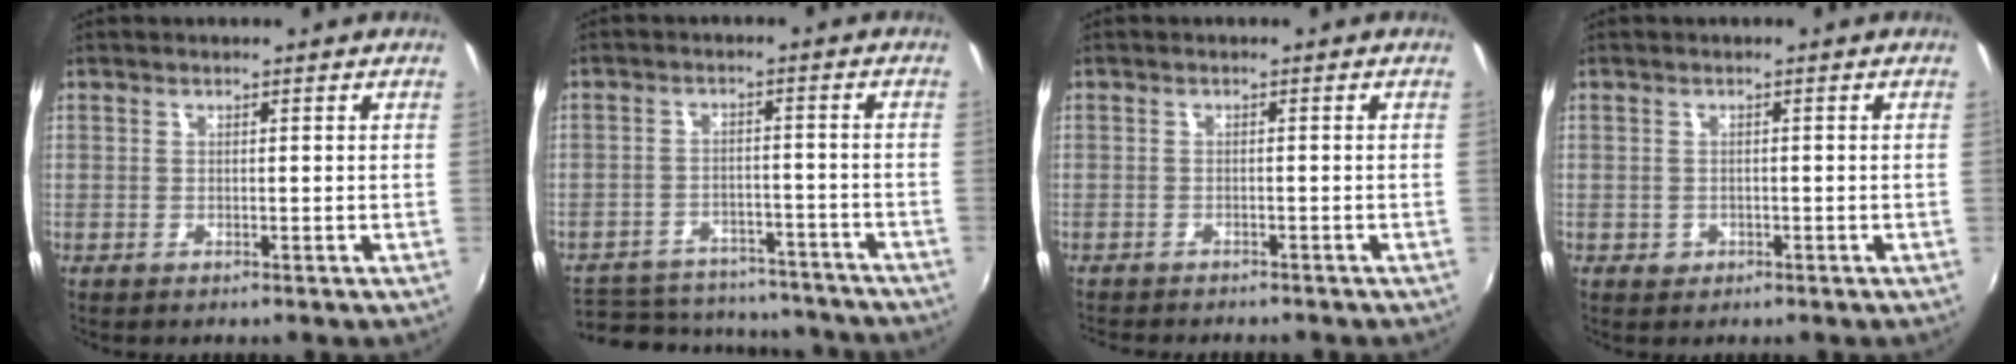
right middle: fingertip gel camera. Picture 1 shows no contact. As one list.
[{"total": 22.9, "force": [-19.2, 9.0, 8.6], "torque": [-0.187, 0.014, -0.241]}, {"total": 3.8, "force": [-3.5, 0.9, 1.1], "torque": [-0.033, -0.014, -0.055]}, {"total": 1.4, "force": [-0.5, 1.3, 0.3], "torque": [-0.005, -0.003, -0.005]}]